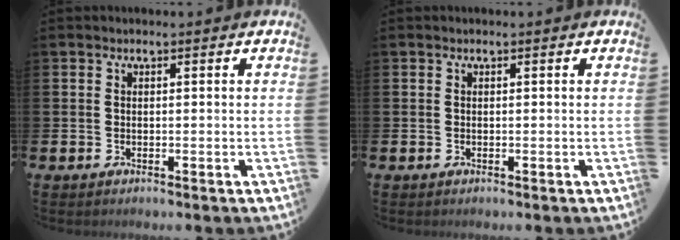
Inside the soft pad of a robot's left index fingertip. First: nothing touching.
{"total": 0.0}